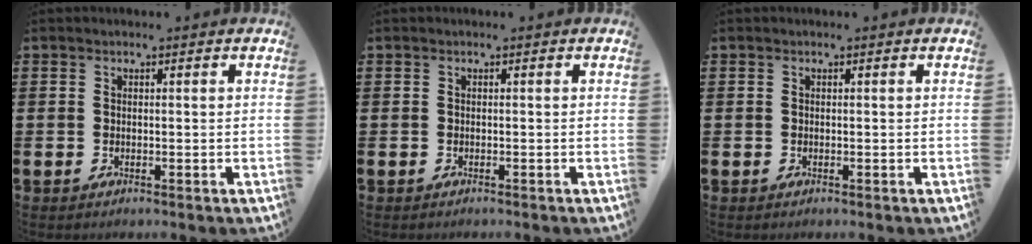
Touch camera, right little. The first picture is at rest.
{"total": 0.0}
{"total": 0.0}